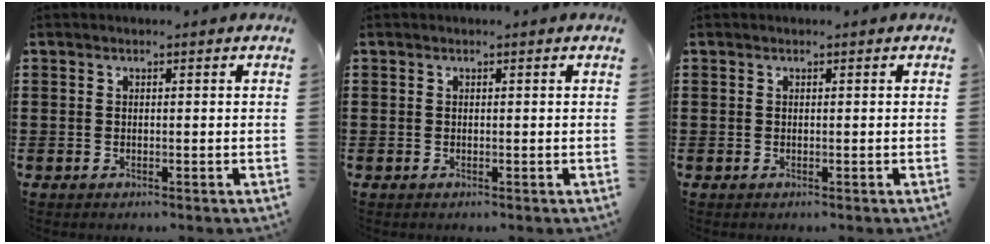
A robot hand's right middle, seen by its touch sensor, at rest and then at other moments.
{"total": 0.0}
{"total": 0.0}